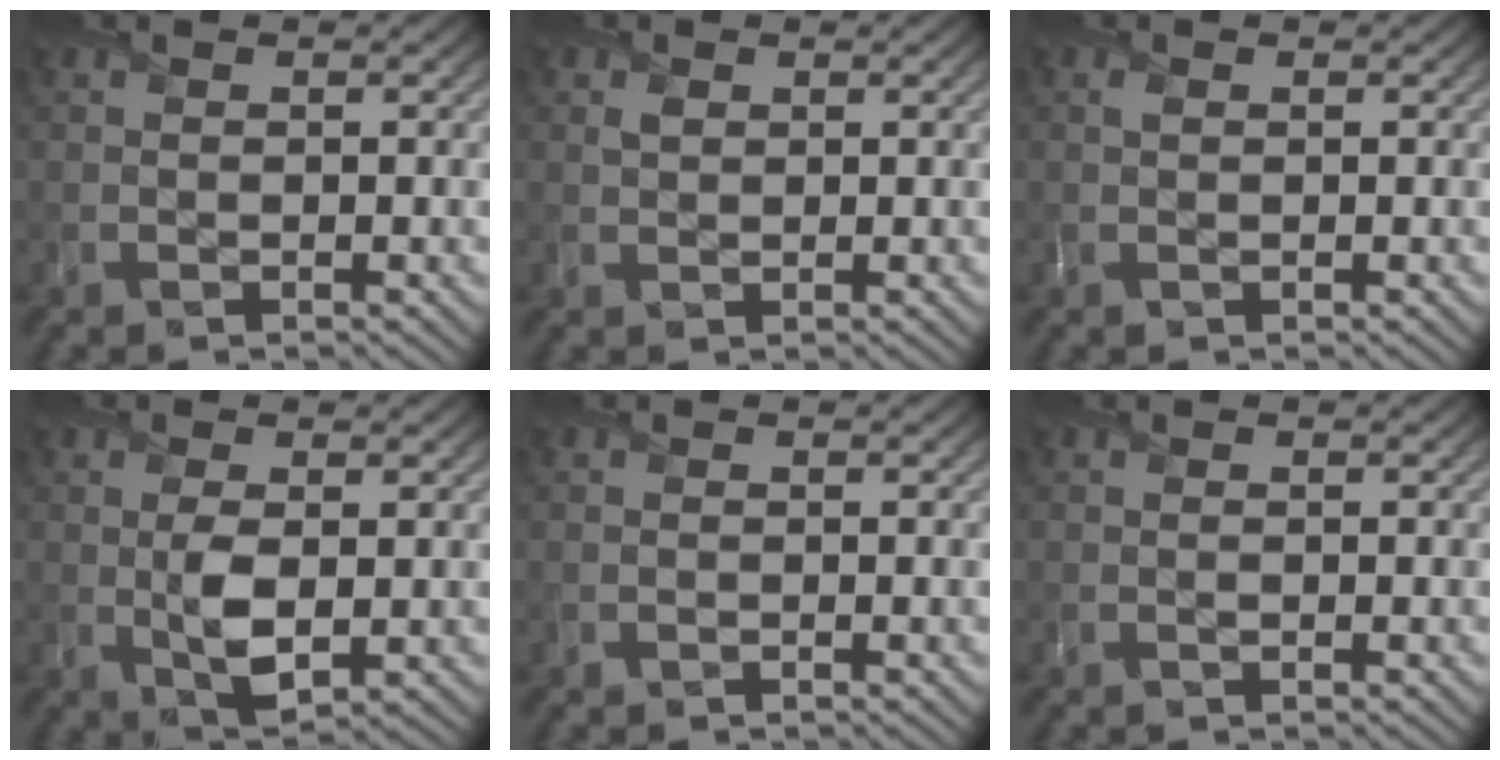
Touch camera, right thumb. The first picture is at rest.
{"total": 1.0, "force": [0.7, 0.7, 0.2], "torque": [-0.005, -0.003, 0.014]}
{"total": 0.6, "force": [0.3, 0.4, 0.2], "torque": [-0.003, 0.001, 0.004]}
{"total": 3.9, "force": [0.2, 1.9, 3.4], "torque": [-0.074, -0.006, 0.009]}
{"total": 0.0}
{"total": 0.0}